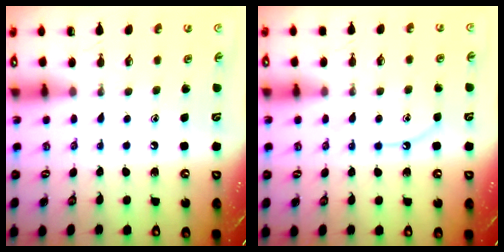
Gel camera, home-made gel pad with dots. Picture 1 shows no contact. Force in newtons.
{"total": 6.2, "press": 6.1, "slide": 0.7}